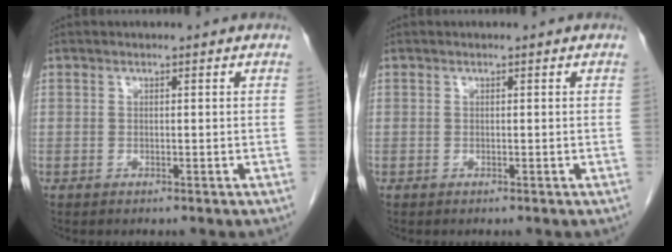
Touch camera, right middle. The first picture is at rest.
{"total": 0.0}